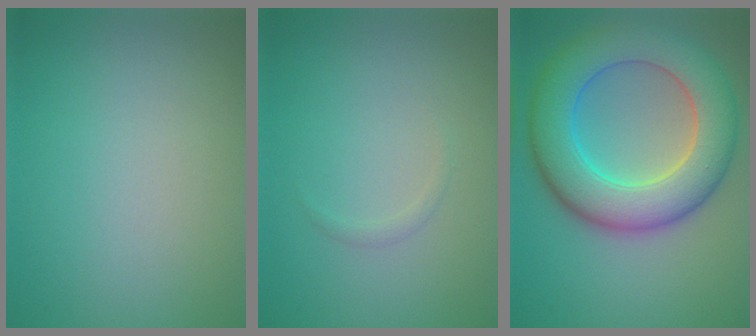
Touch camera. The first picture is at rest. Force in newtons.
{"total": 0.5, "press": 0.5, "slide": 0.0}
{"total": 9.9, "press": 9.9, "slide": 0.3}